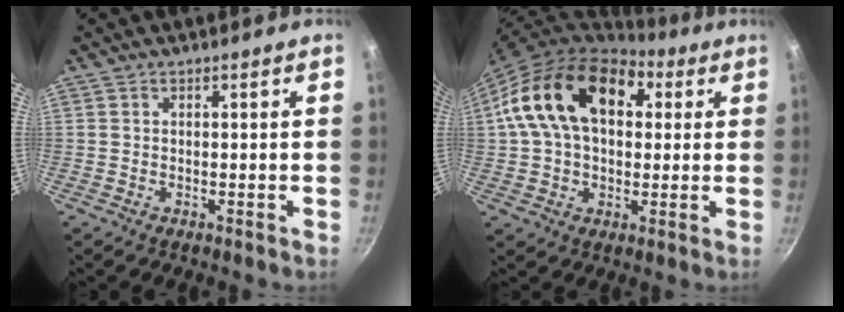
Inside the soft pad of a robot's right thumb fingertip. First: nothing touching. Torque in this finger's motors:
{"motor_torque": [1.43, 3.57, 1.09, -0.82, 0.63]}